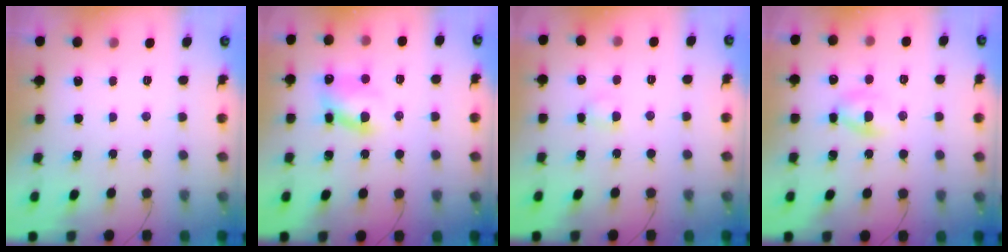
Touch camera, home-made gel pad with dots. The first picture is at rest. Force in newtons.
{"total": 8.8, "press": 8.7, "slide": 1.4}
{"total": 3.0, "press": 2.8, "slide": 1.0}
{"total": 5.6, "press": 5.4, "slide": 1.3}